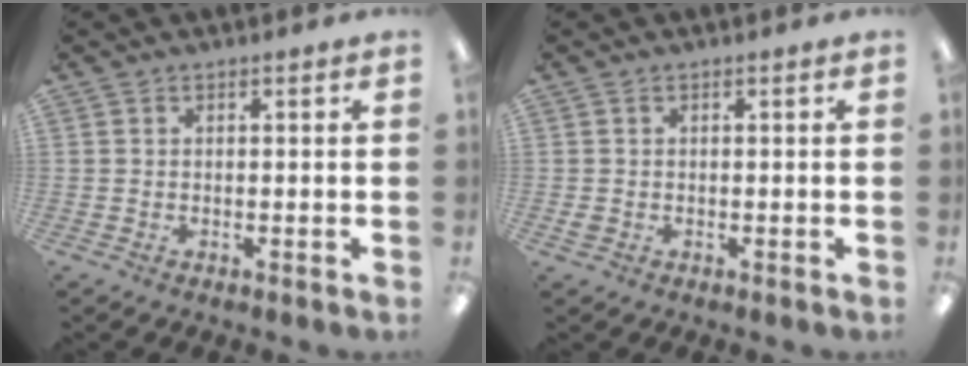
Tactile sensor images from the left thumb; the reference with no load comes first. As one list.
[{"total": 1.1, "force": [-0.1, 0.9, 0.6], "torque": [-0.011, 0.004, -0.003]}]